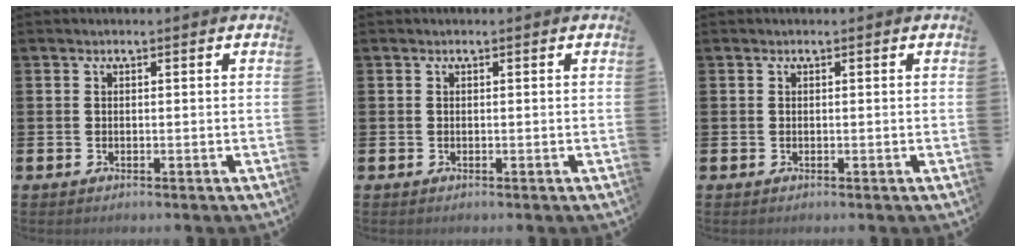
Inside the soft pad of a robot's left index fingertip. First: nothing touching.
{"total": 0.0}
{"total": 0.0}